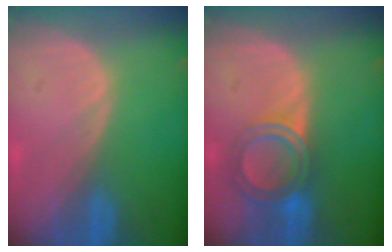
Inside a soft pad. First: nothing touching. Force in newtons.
{"total": 6.1, "press": 5.3, "slide": 3.1}